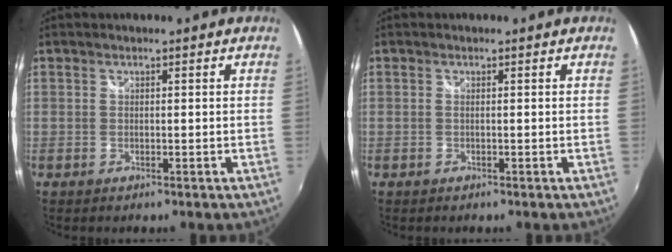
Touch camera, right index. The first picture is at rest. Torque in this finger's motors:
{"motor_torque": [-0.30, 0.08, -0.04, -0.01]}